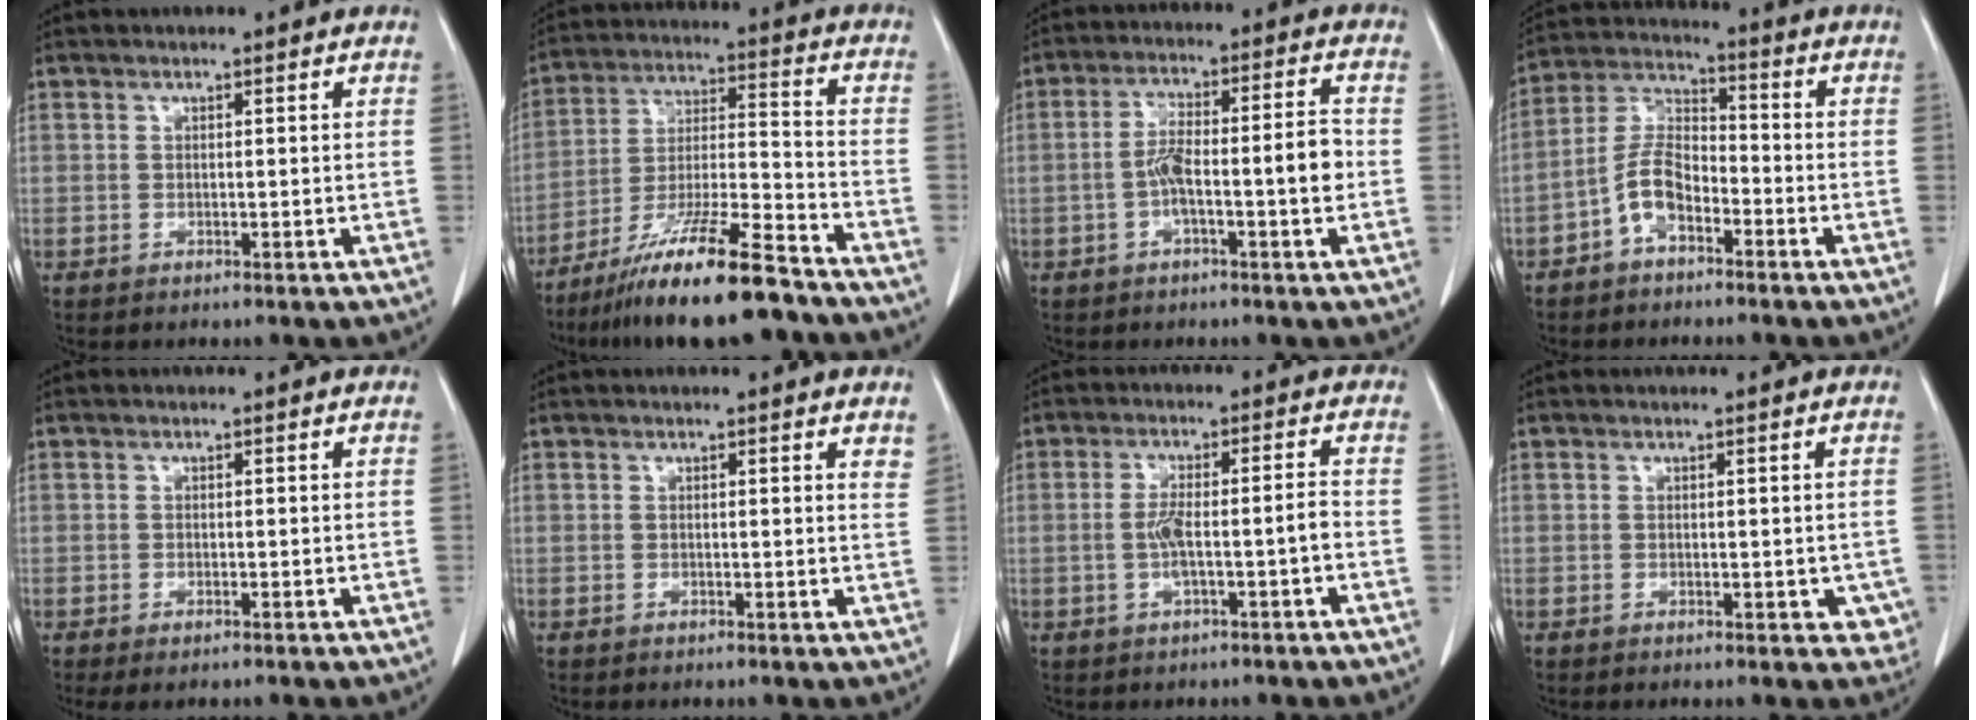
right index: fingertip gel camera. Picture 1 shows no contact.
{"total": 16.7, "force": [-12.7, 0.9, 10.8], "torque": [-0.208, -0.026, -0.226]}
{"total": 8.6, "force": [-1.8, 1.2, 8.4], "torque": [-0.147, 0.026, -0.032]}
{"total": 7.2, "force": [-3.6, 3.7, 4.9], "torque": [-0.115, 0.023, -0.075]}
{"total": 1.3, "force": [-0.8, 0.4, 1.0], "torque": [-0.016, -0.004, -0.010]}
{"total": 1.8, "force": [1.6, 0.3, 0.7], "torque": [-0.009, -0.006, 0.007]}
{"total": 5.4, "force": [-1.3, 0.5, 5.2], "torque": [-0.105, 0.010, -0.020]}
{"total": 3.5, "force": [-0.5, 2.1, 2.8], "torque": [-0.008, -0.002, -0.002]}